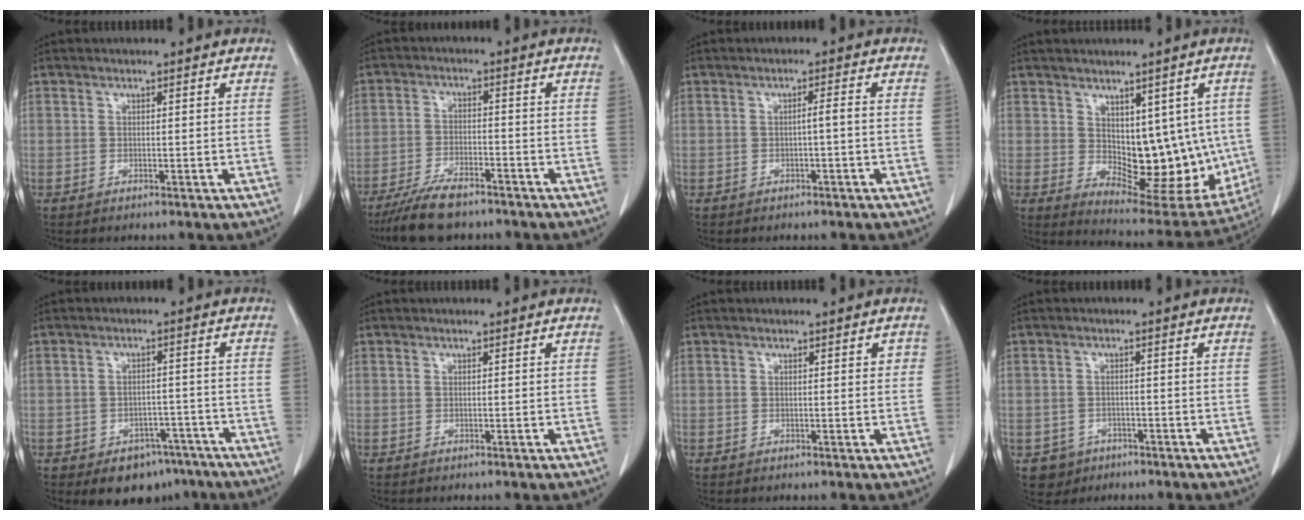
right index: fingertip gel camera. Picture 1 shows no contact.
{"total": 8.6, "force": [-7.0, 2.1, 4.5], "torque": [-0.084, -0.019, -0.123]}
{"total": 1.5, "force": [-0.4, -0.1, 1.4], "torque": [-0.022, 0.003, -0.006]}
{"total": 13.8, "force": [0.6, 7.5, 11.6], "torque": [-0.135, -0.003, 0.038]}
{"total": 7.5, "force": [-5.1, 4.8, 2.7], "torque": [-0.019, 0.015, -0.065]}
{"total": 0.0}
{"total": 1.0, "force": [0.3, 0.5, 0.8], "torque": [-0.008, 0.001, 0.003]}
{"total": 3.6, "force": [-1.8, 3.0, 0.1], "torque": [0.001, 0.011, -0.025]}